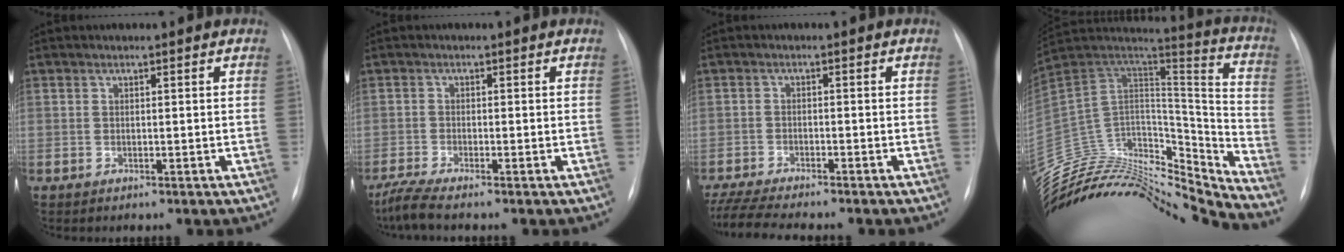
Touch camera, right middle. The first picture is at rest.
{"total": 3.1, "force": [-2.6, -0.5, 1.7], "torque": [-0.045, -0.012, -0.058]}
{"total": 9.6, "force": [-8.5, 0.5, 4.5], "torque": [-0.076, -0.018, -0.138]}
{"total": 31.3, "force": [-29.4, 4.9, 9.4], "torque": [-0.180, 0.013, -0.468]}